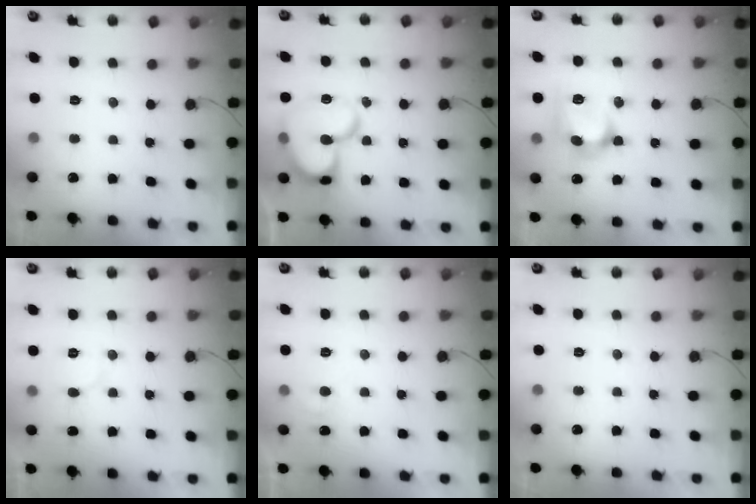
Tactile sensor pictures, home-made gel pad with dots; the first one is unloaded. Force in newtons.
{"total": 16.8, "press": 16.7, "slide": 1.6}
{"total": 13.5, "press": 13.5, "slide": 0.7}
{"total": 5.2, "press": 5.1, "slide": 0.4}
{"total": 4.0, "press": 4.0, "slide": 0.4}
{"total": 0.0}